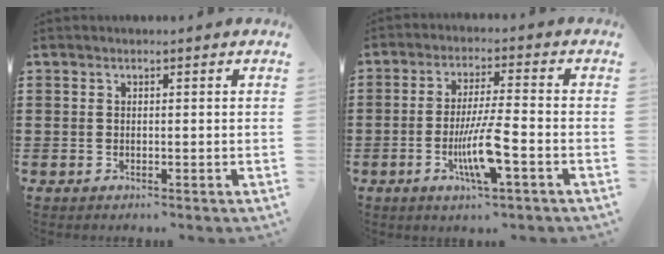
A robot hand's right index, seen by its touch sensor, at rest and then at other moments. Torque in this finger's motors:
{"motor_torque": [1.38, -0.37, 0.84, 0.11]}